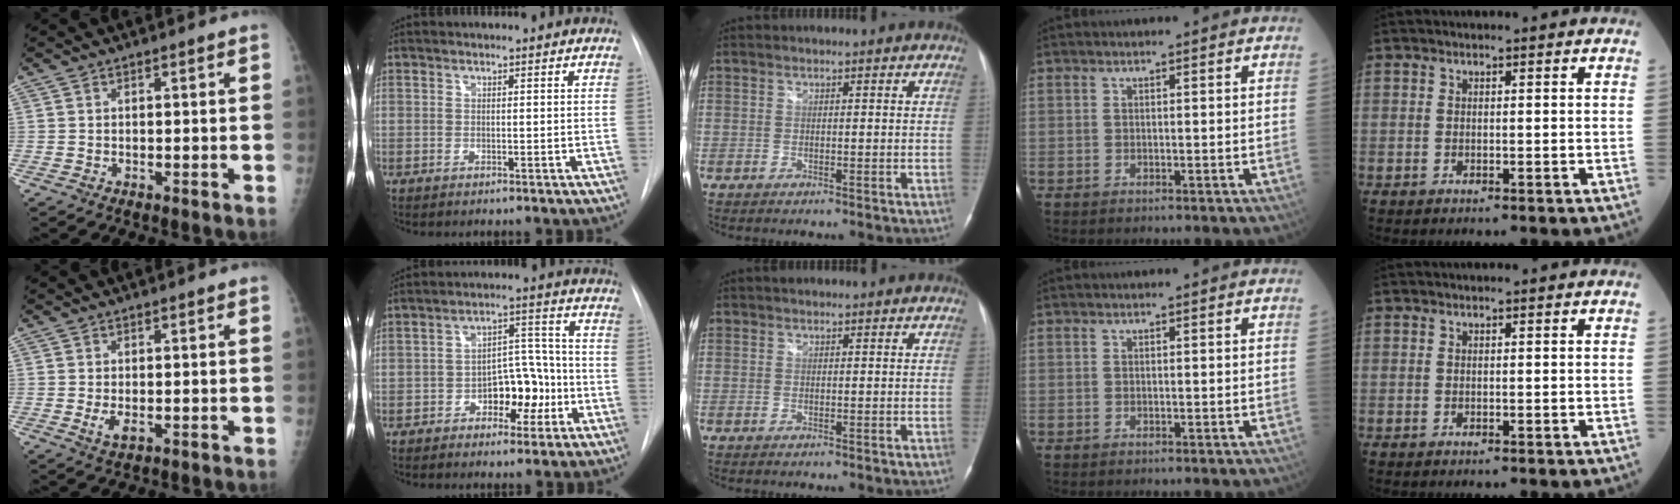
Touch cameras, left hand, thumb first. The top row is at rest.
{"thumb": {"total": 2.5, "force": [-0.3, 1.2, 2.1], "torque": [-0.040, -0.006, -0.002]}, "index": {"total": 7.7, "force": [-3.0, 4.4, 5.6], "torque": [-0.076, 0.027, -0.044]}, "middle": {"total": 0.9, "force": [0.6, 0.5, 0.2], "torque": [-0.006, 0.013, 0.011]}}